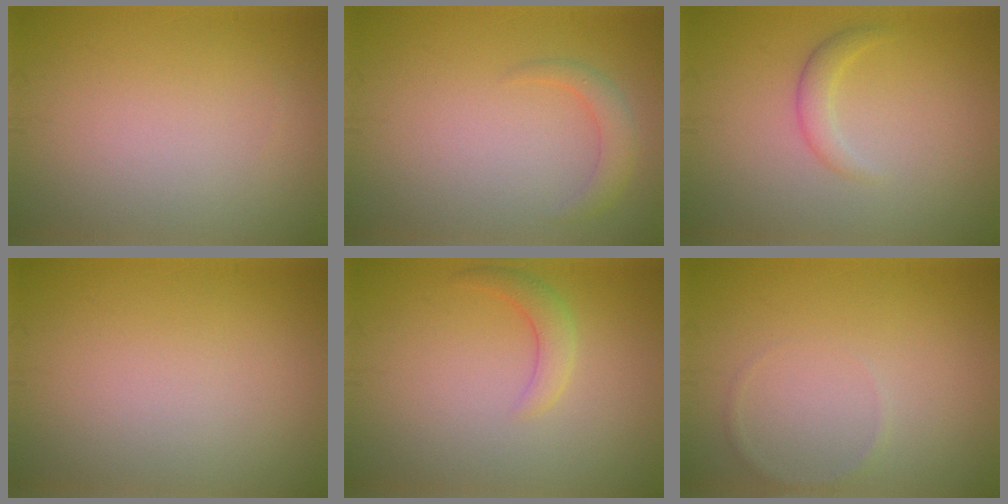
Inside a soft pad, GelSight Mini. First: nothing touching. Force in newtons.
{"total": 1.9, "press": 1.9, "slide": 0.0}
{"total": 1.6, "press": 1.6, "slide": 0.1}
{"total": 0.0}
{"total": 2.0, "press": 2.0, "slide": 0.1}
{"total": 0.7, "press": 0.7, "slide": 0.0}